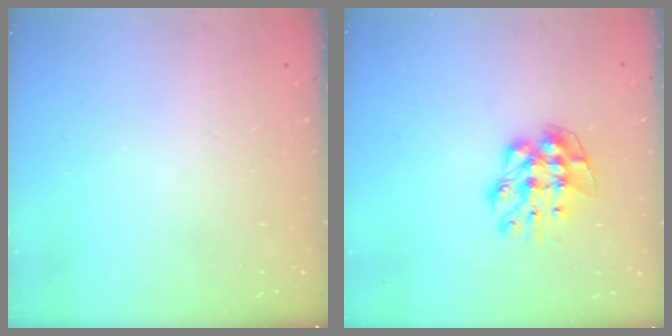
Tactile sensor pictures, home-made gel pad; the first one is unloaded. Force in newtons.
{"total": 9.5, "press": 9.4, "slide": 0.6}